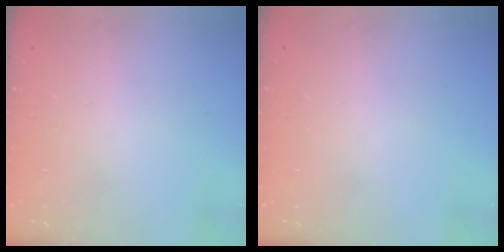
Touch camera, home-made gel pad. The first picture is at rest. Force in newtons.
{"total": 0.0}